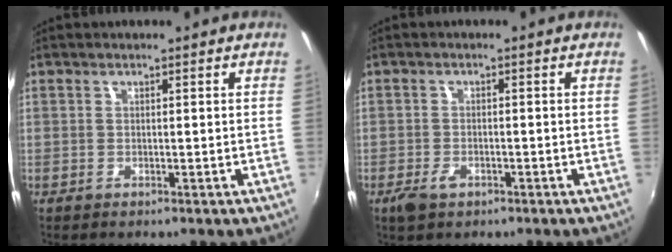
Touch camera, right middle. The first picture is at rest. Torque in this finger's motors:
{"motor_torque": [0.57, -0.54, 0.01, 0.05]}